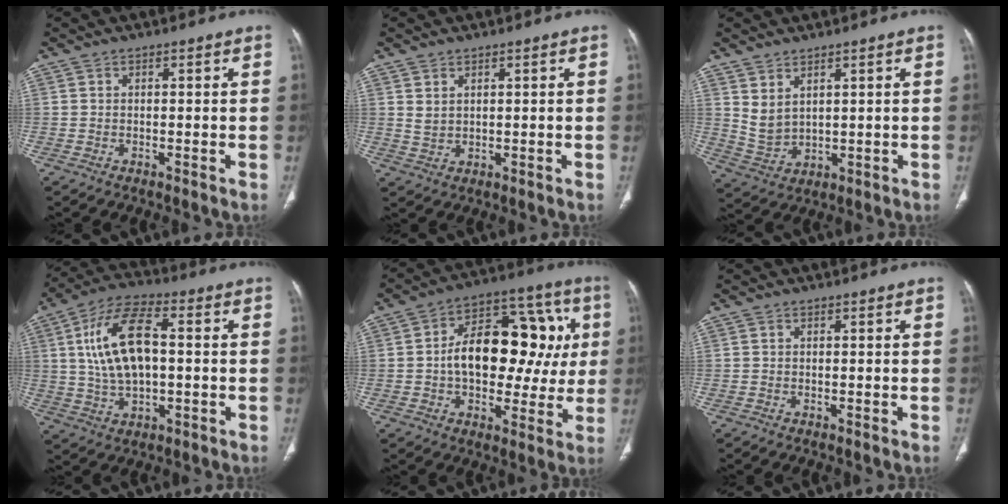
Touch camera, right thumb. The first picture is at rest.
{"total": 2.3, "force": [1.2, 1.5, 1.3], "torque": [-0.016, -0.009, 0.032]}
{"total": 5.1, "force": [2.8, 2.9, 3.1], "torque": [-0.049, -0.022, 0.069]}
{"total": 14.6, "force": [1.7, 7.2, 12.6], "torque": [-0.237, 0.018, 0.029]}
{"total": 21.3, "force": [1.6, 12.8, 16.9], "torque": [-0.201, 0.037, 0.023]}
{"total": 0.0}